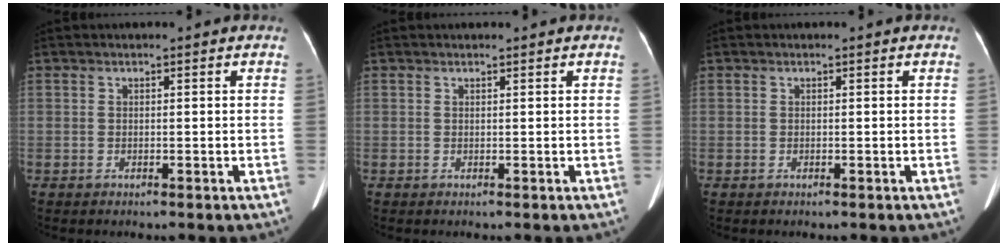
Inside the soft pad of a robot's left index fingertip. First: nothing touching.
{"total": 0.8, "force": [0.7, 0.1, 0.3], "torque": [-0.008, 0.008, 0.014]}
{"total": 0.0}